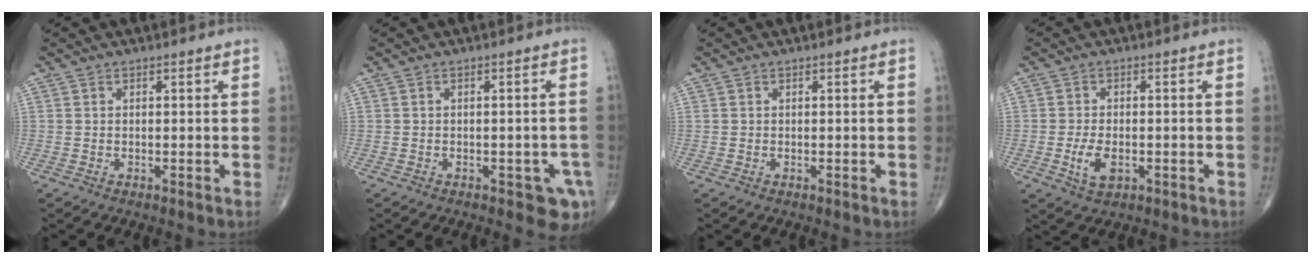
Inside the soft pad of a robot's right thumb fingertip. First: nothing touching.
{"total": 5.5, "force": [-2.5, 2.6, 4.2], "torque": [-0.031, 0.005, -0.026]}
{"total": 0.0}
{"total": 5.0, "force": [-1.4, 2.8, 3.9], "torque": [-0.074, 0.000, -0.021]}